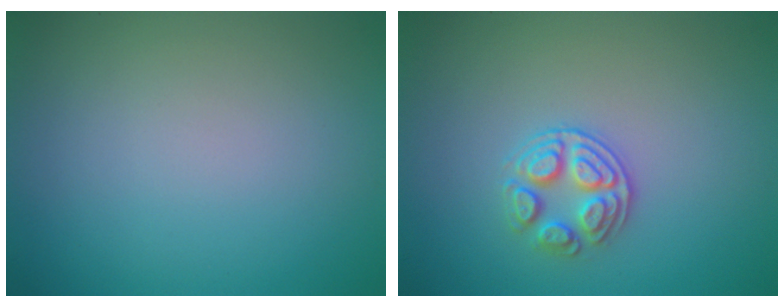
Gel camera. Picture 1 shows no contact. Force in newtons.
{"total": 2.7, "press": 2.5, "slide": 0.9}